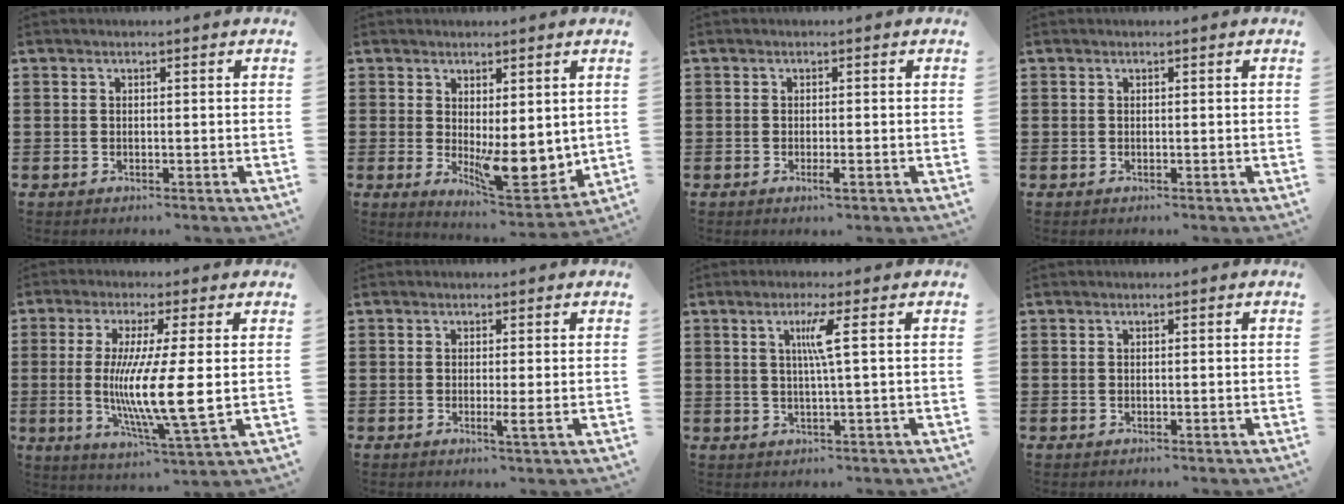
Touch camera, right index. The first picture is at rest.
{"total": 6.4, "force": [-0.6, 2.7, 5.8], "torque": [-0.074, -0.014, -0.006]}
{"total": 1.4, "force": [-0.6, 0.0, 1.2], "torque": [-0.021, -0.005, -0.010]}
{"total": 0.0}
{"total": 10.6, "force": [0.2, 0.5, 10.6], "torque": [-0.212, -0.017, -0.001]}
{"total": 1.9, "force": [-0.3, -0.2, 1.8], "torque": [-0.033, -0.007, -0.005]}
{"total": 4.2, "force": [1.1, -0.6, 4.1], "torque": [-0.081, -0.003, 0.011]}
{"total": 0.0}